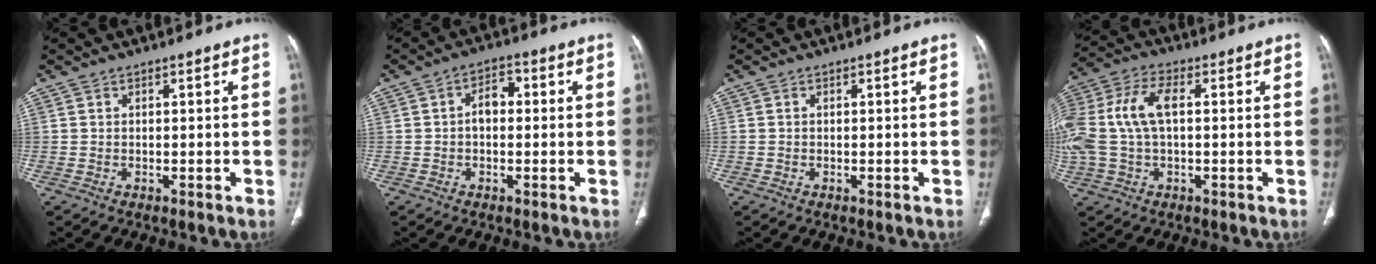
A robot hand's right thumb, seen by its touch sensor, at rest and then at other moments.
{"total": 4.4, "force": [0.1, 2.8, 3.3], "torque": [-0.046, 0.016, -0.007]}
{"total": 0.0}
{"total": 14.1, "force": [1.3, 7.7, 11.8], "torque": [-0.280, 0.031, 0.026]}